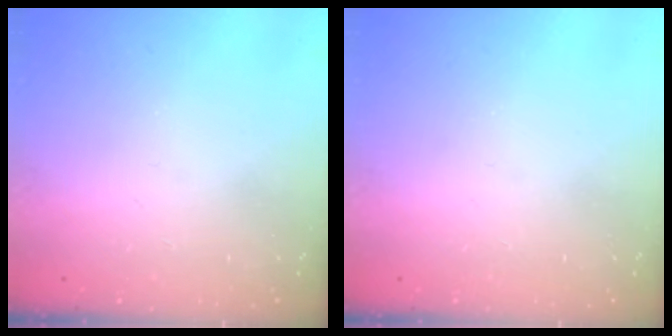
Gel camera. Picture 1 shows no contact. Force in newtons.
{"total": 0.0}